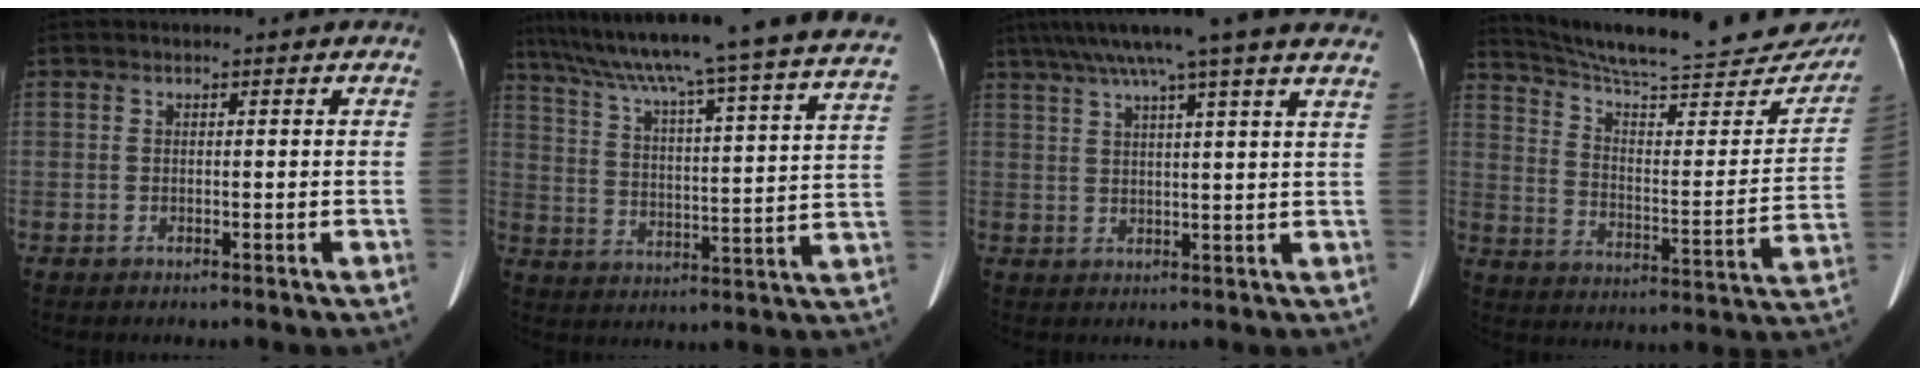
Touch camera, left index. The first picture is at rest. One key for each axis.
{"total": 32.2, "fx": 28.2, "fy": -0.4, "fz": 15.5, "tx": -0.252, "ty": -0.064, "tz": 0.363}
{"total": 17.3, "fx": 13.7, "fy": -1.1, "fz": 10.4, "tx": -0.176, "ty": 0.025, "tz": 0.175}
{"total": 28.4, "fx": 25.6, "fy": 4.4, "fz": 11.4, "tx": -0.174, "ty": -0.060, "tz": 0.336}